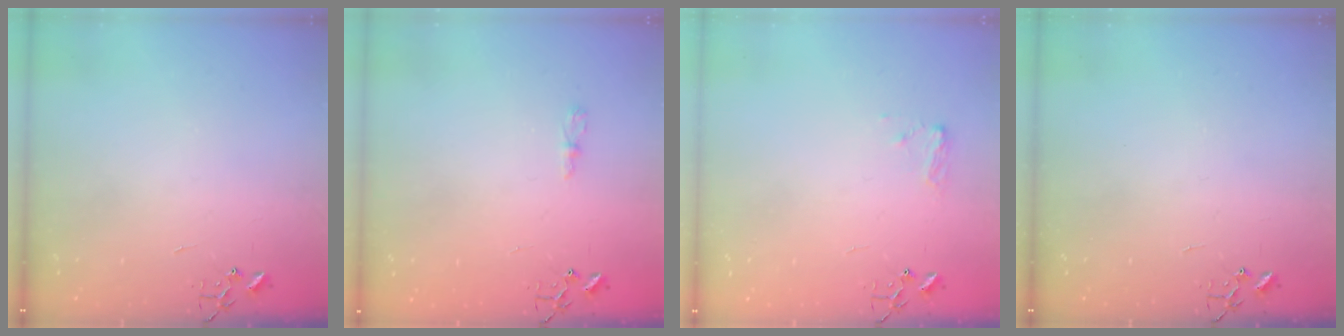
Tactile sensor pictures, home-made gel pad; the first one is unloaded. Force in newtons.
{"total": 3.5, "press": 3.5, "slide": 0.5}
{"total": 7.2, "press": 7.2, "slide": 0.5}
{"total": 0.0}